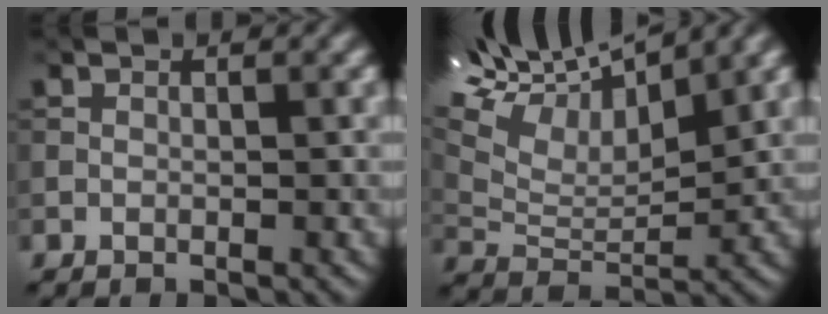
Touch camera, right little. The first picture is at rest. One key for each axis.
{"total": 11.1, "fx": 8.5, "fy": 3.5, "fz": 6.1, "tx": -0.132, "ty": 0.023, "tz": 0.134}